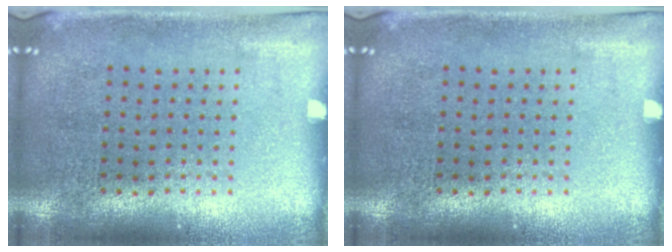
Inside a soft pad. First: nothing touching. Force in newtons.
{"total": 0.0}